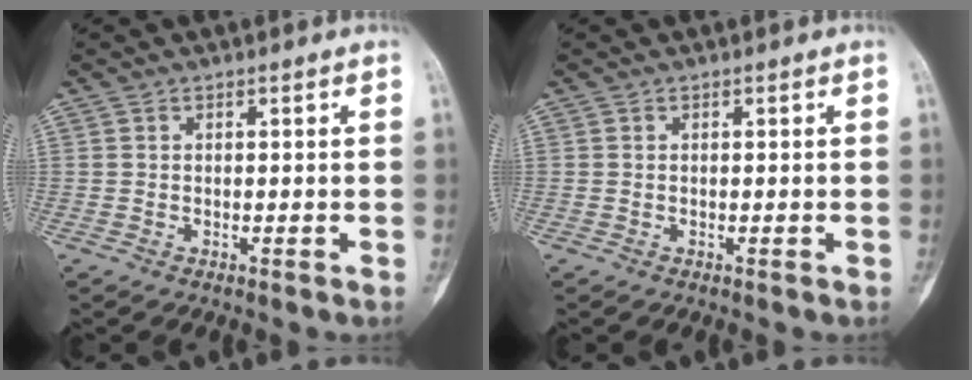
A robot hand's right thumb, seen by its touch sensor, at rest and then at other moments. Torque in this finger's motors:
{"motor_torque": [0.12, 0.12, -0.06, 0.00, 0.02]}